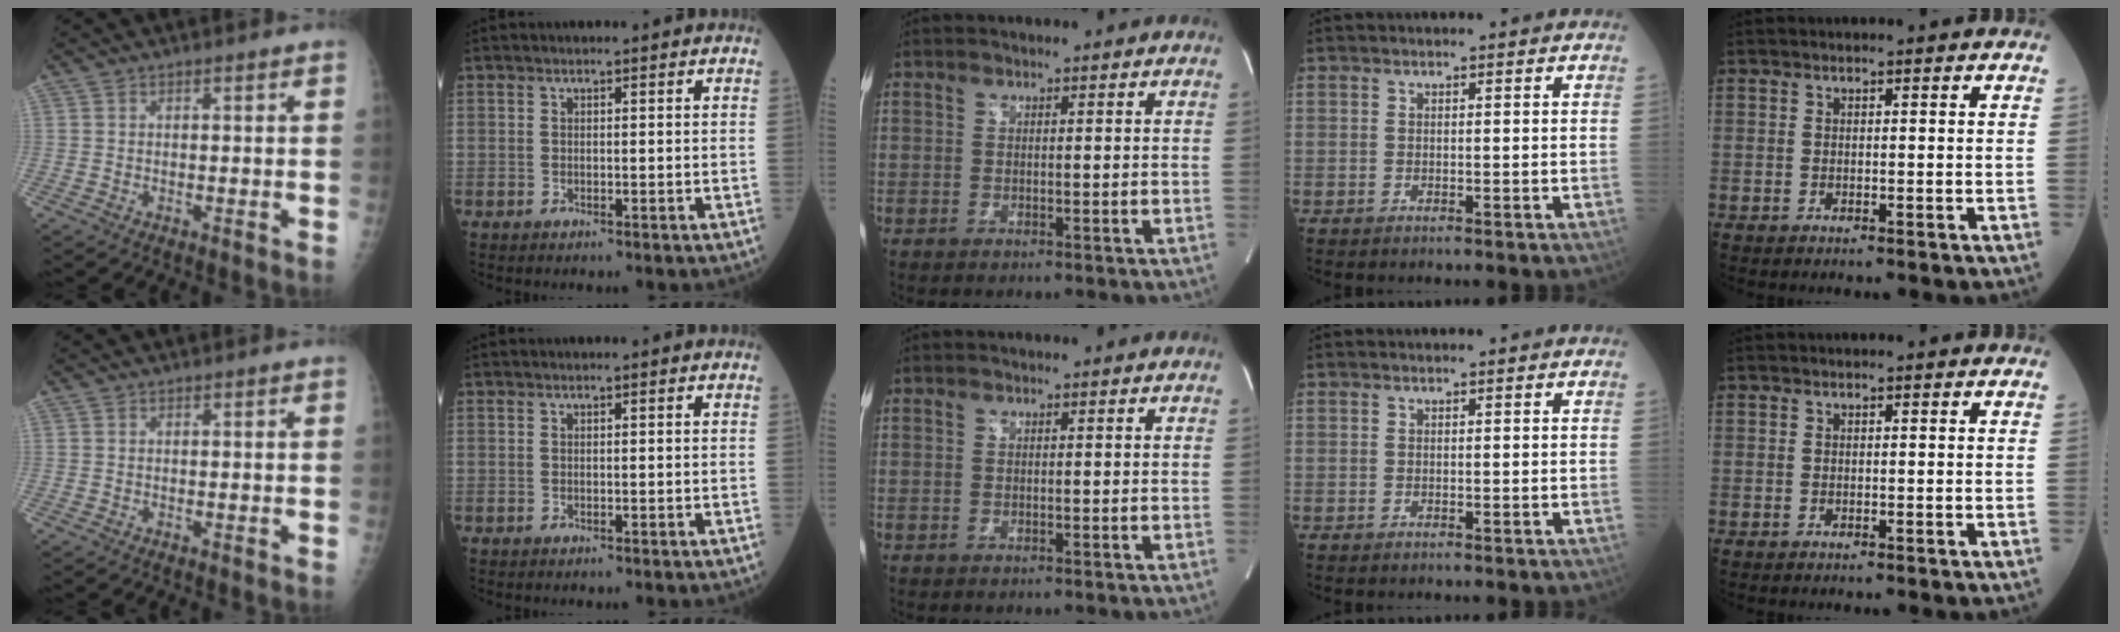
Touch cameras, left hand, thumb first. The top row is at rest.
{}